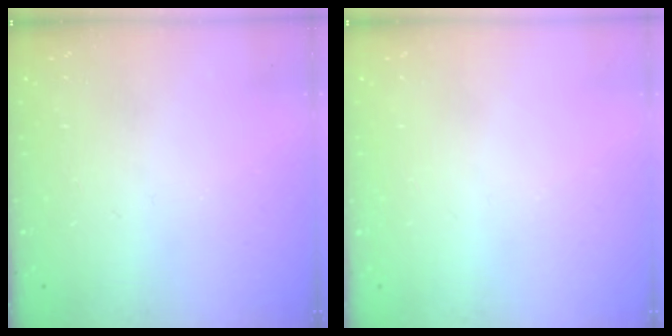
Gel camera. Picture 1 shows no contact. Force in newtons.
{"total": 0.0}